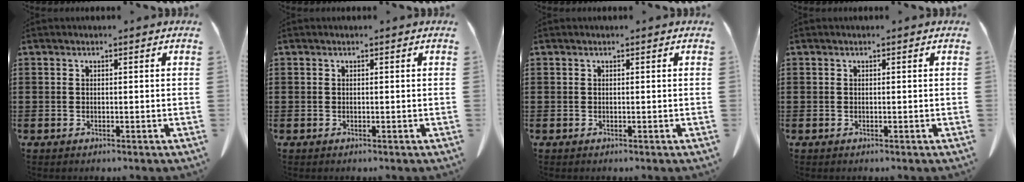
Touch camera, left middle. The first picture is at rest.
{"total": 0.0}
{"total": 0.0}
{"total": 0.0}